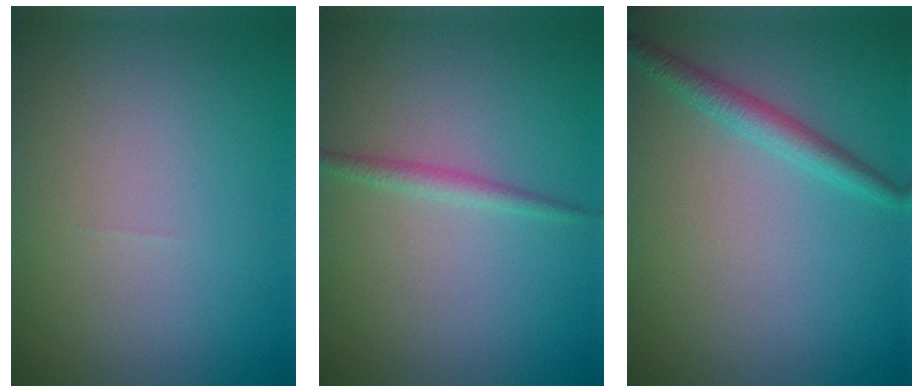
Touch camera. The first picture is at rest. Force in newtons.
{"total": 1.3, "press": 1.3, "slide": 0.1}
{"total": 2.2, "press": 2.2, "slide": 0.0}